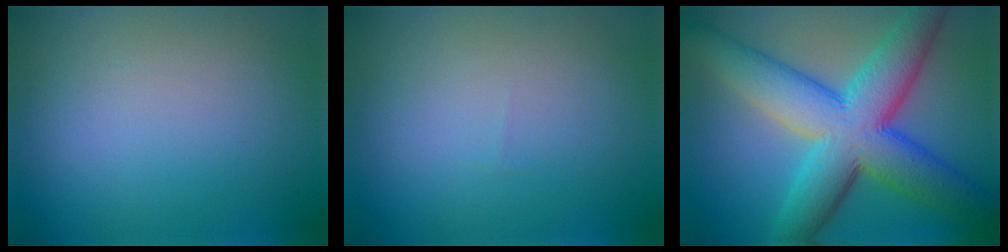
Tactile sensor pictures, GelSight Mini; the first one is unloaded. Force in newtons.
{"total": 0.0}
{"total": 12.0, "press": 12.0, "slide": 0.3}